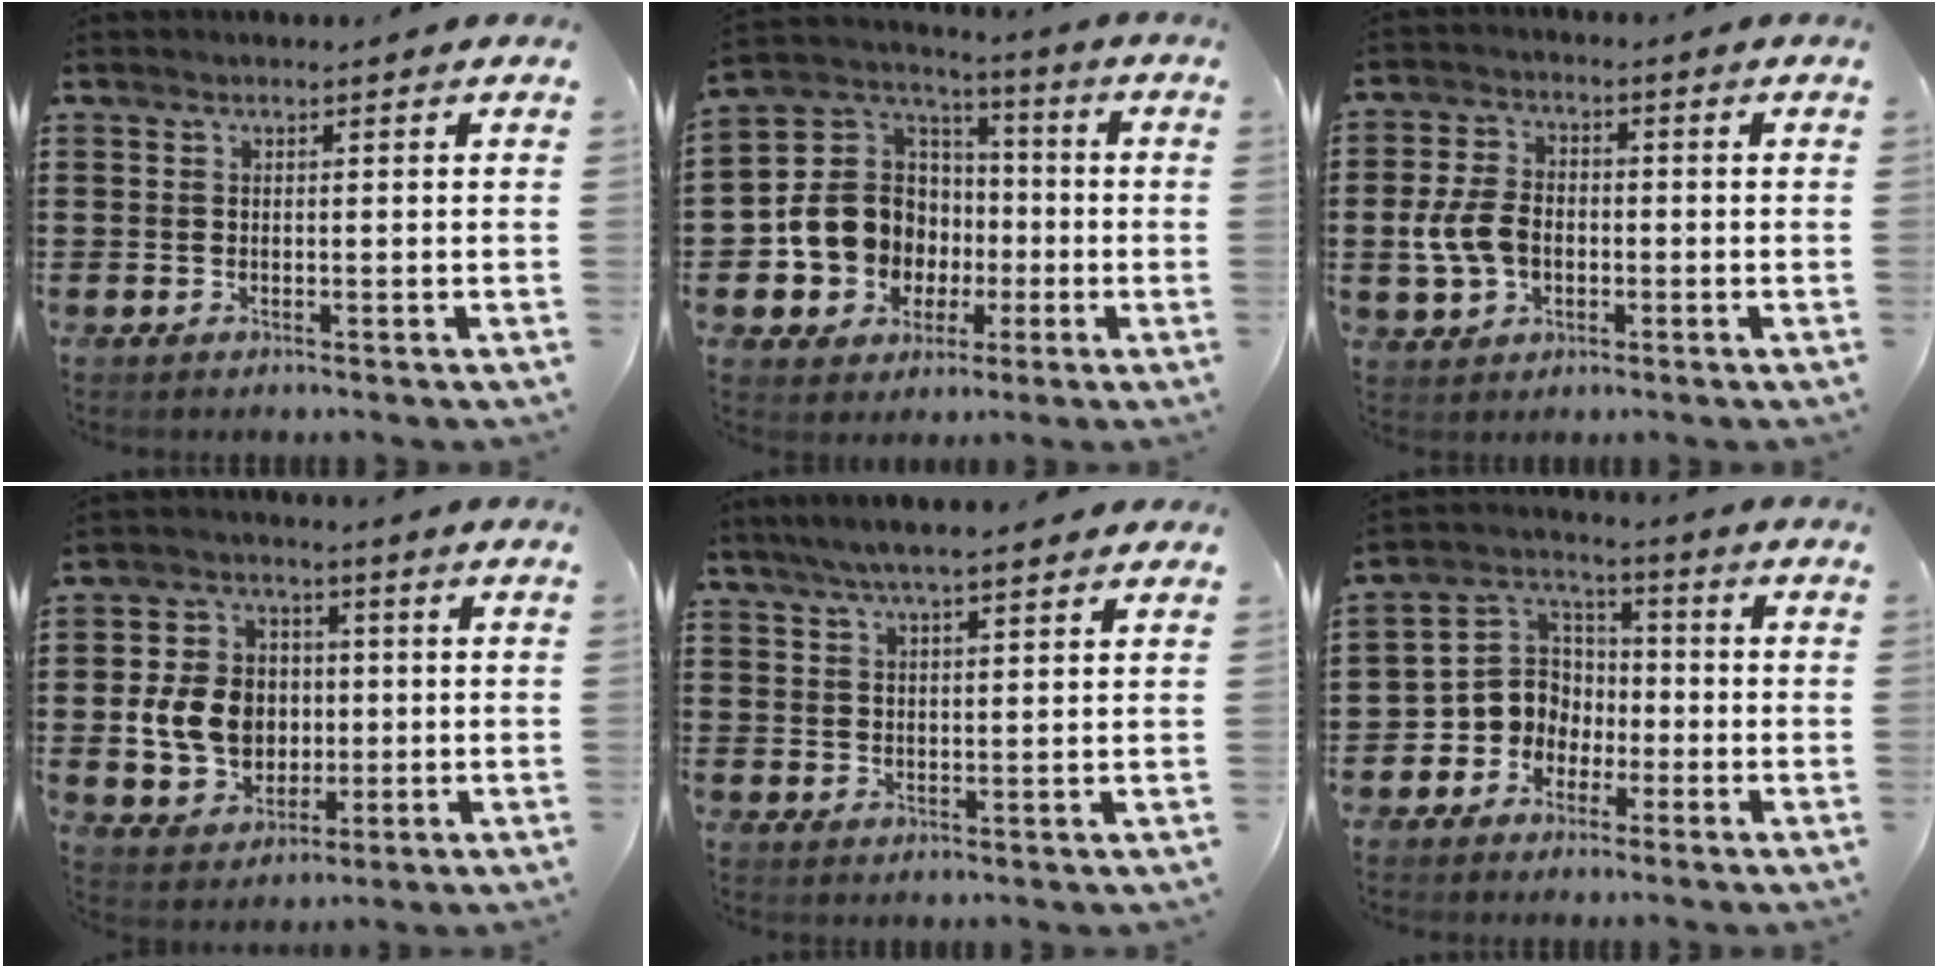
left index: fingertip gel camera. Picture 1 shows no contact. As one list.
[{"total": 12.3, "force": [-2.3, 11.3, 4.3], "torque": [-0.136, 0.007, -0.038]}, {"total": 6.9, "force": [-1.0, 4.8, 4.8], "torque": [-0.125, 0.001, -0.026]}, {"total": 9.4, "force": [0.0, 8.0, 5.0], "torque": [-0.122, 0.019, 0.001]}, {"total": 4.8, "force": [3.8, 0.5, 2.9], "torque": [-0.063, -0.002, 0.069]}, {"total": 7.4, "force": [-2.2, 6.9, 1.9], "torque": [-0.081, 0.006, -0.049]}]